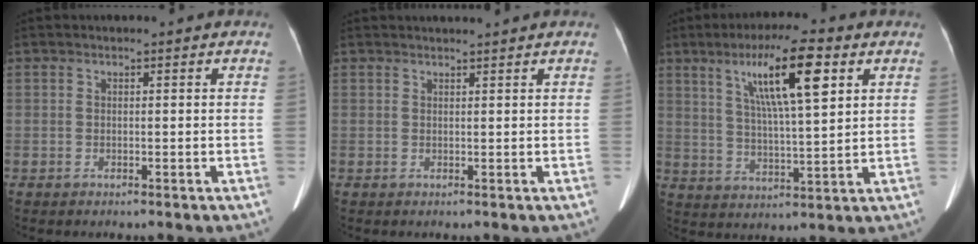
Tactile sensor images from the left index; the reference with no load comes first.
{"total": 2.7, "force": [2.5, -0.5, 0.8], "torque": [-0.009, 0.015, 0.038]}
{"total": 12.1, "force": [5.5, 1.3, 10.7], "torque": [-0.189, 0.011, 0.094]}